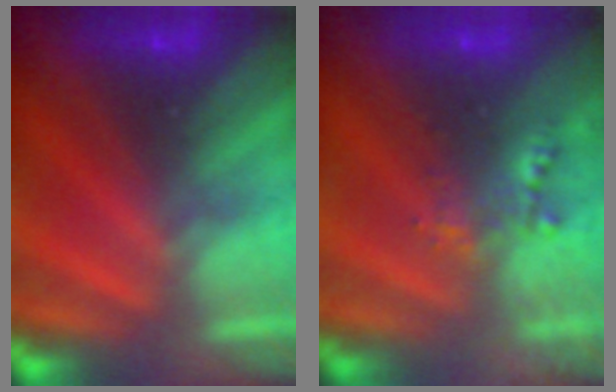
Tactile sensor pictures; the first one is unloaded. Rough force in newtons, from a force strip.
{"total": 2.4}